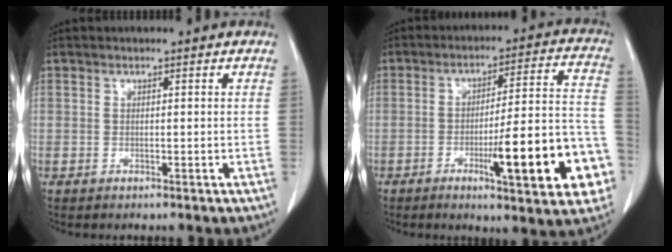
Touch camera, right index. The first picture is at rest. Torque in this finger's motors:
{"motor_torque": [1.37, -0.77, 0.40, 0.12]}